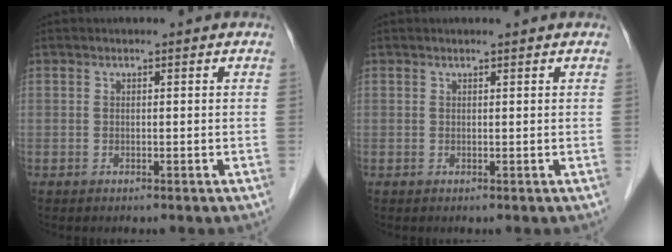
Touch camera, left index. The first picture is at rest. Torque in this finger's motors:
{"motor_torque": [0.32, -0.31, 0.07, 0.02]}